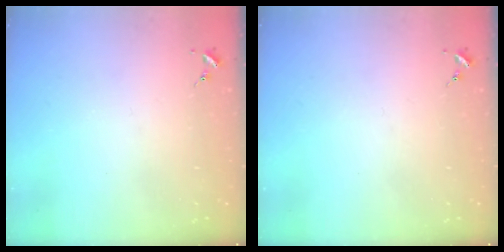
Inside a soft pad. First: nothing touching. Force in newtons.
{"total": 0.0}